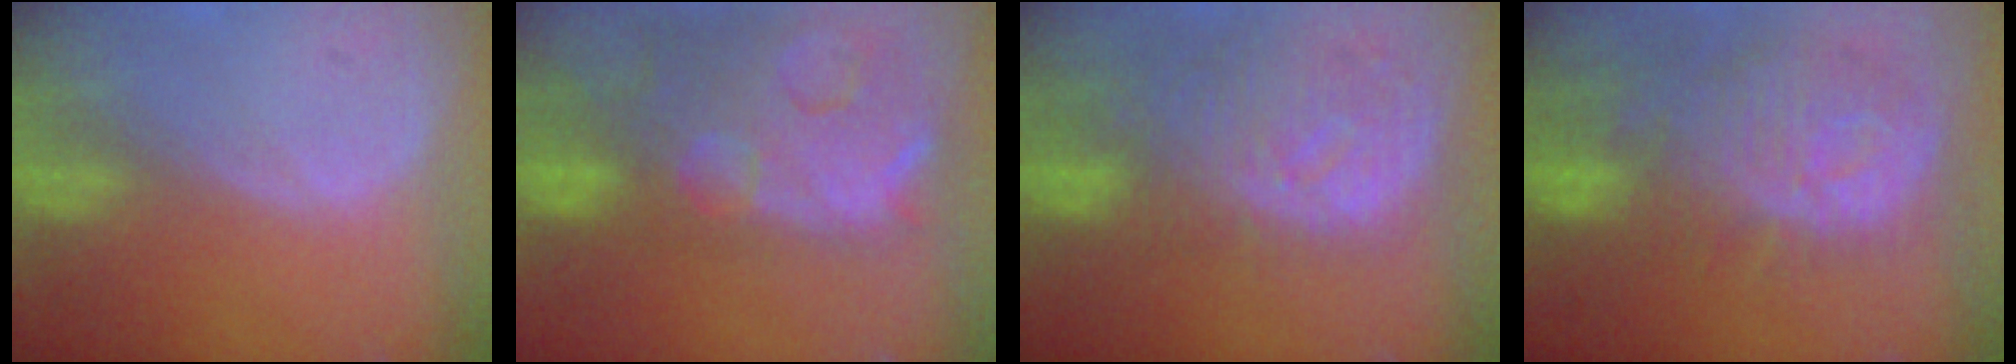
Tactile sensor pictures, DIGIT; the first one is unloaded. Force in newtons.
{"total": 14.8, "press": 12.1, "slide": 8.6}
{"total": 11.2, "press": 9.7, "slide": 5.5}
{"total": 12.6, "press": 11.2, "slide": 5.7}